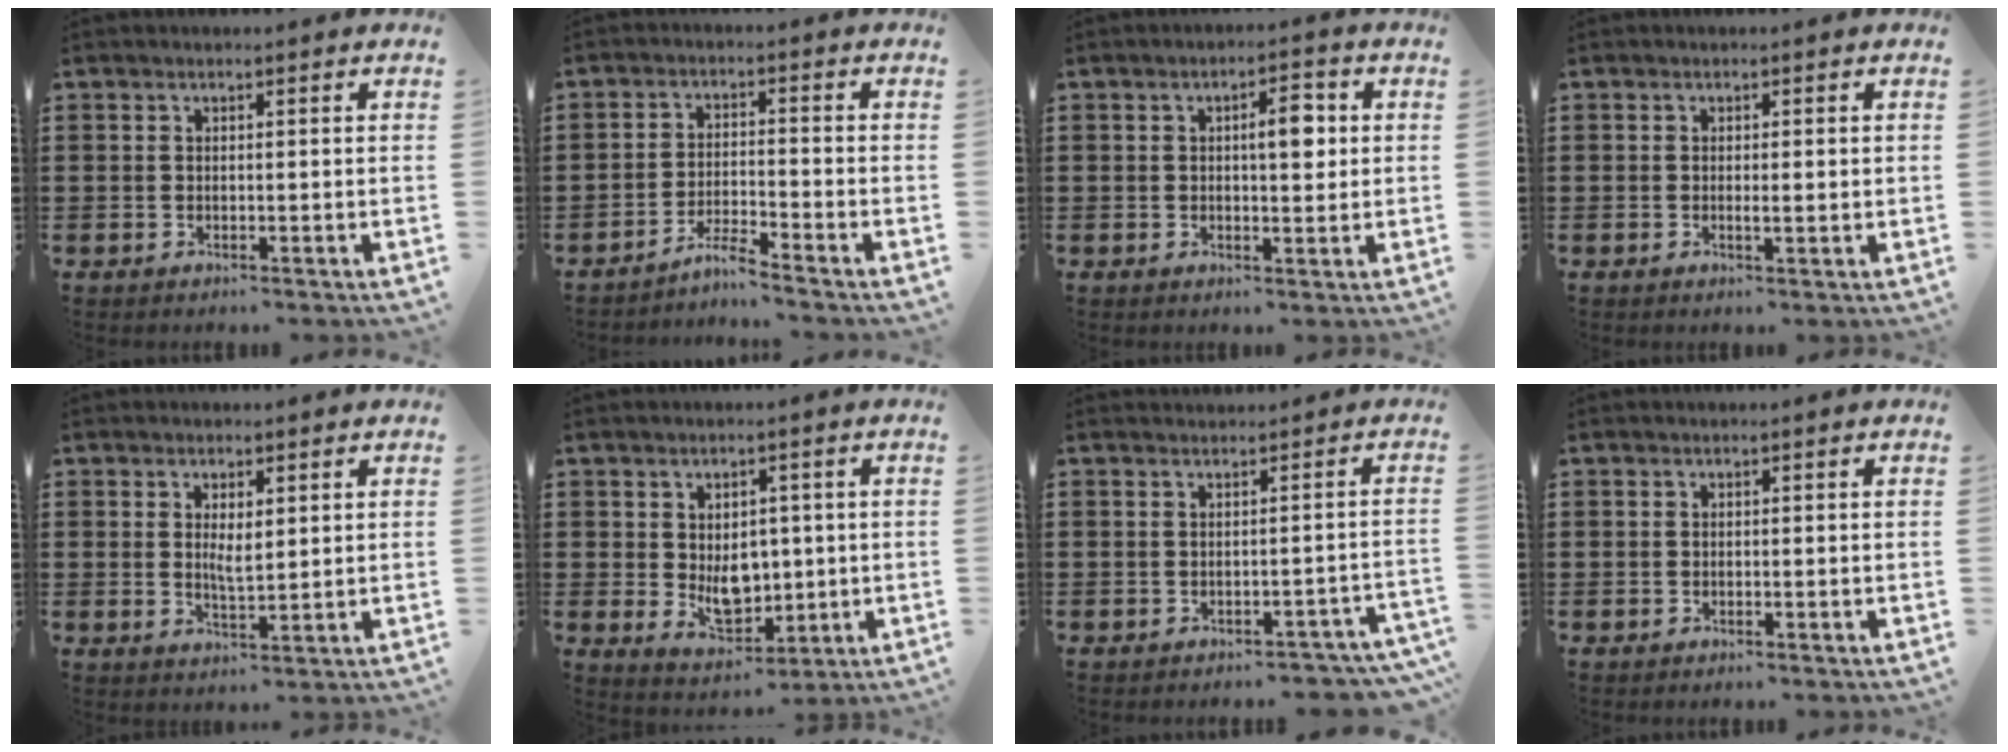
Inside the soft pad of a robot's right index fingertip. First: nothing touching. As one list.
[{"total": 3.3, "force": [-3.1, -0.5, 0.9], "torque": [-0.026, -0.004, -0.065]}, {"total": 4.6, "force": [0.8, 1.6, 4.2], "torque": [-0.067, 0.004, 0.007]}, {"total": 1.3, "force": [-0.1, 0.3, 1.2], "torque": [-0.022, 0.000, -0.001]}, {"total": 3.2, "force": [0.8, 1.1, 2.9], "torque": [-0.050, -0.002, 0.012]}, {"total": 6.2, "force": [0.1, 4.4, 4.4], "torque": [-0.055, -0.001, 0.000]}, {"total": 1.1, "force": [-1.1, 0.1, 0.4], "torque": [-0.012, -0.003, -0.021]}, {"total": 0.0}]